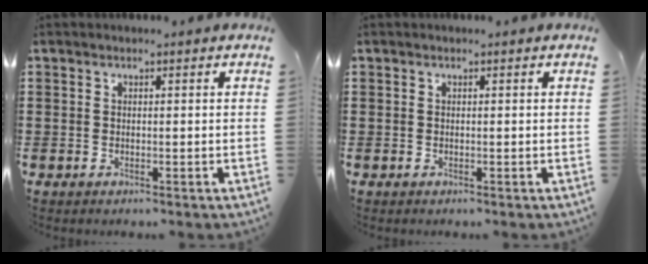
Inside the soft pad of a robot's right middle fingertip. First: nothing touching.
{"total": 0.0}